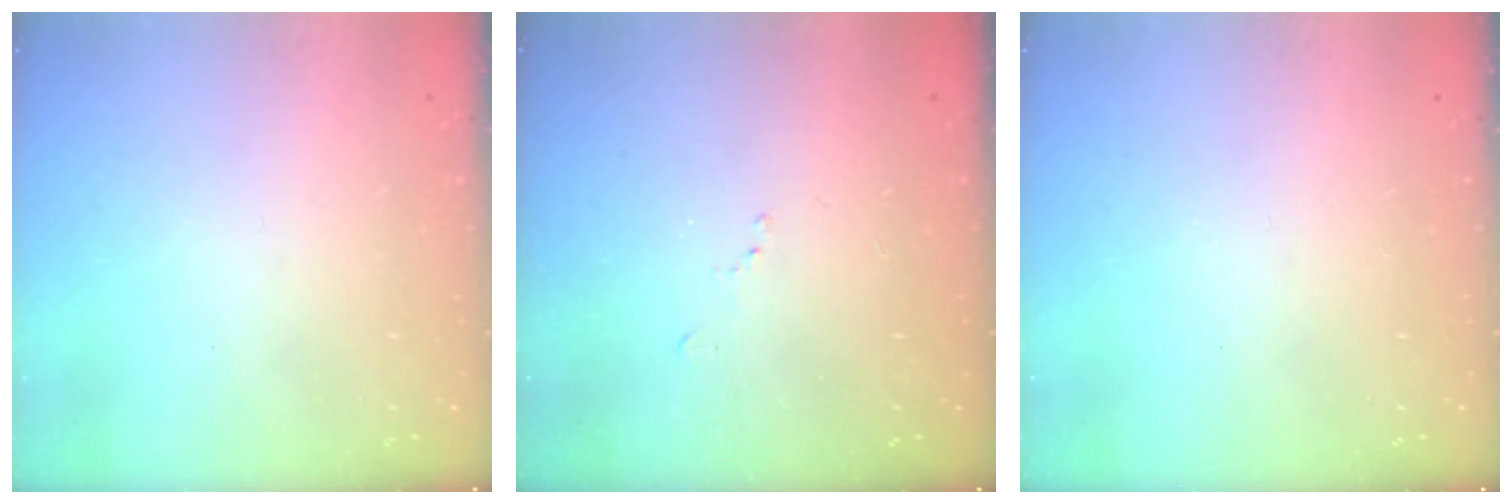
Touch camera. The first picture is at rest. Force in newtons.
{"total": 5.7, "press": 5.7, "slide": 0.7}
{"total": 0.0}